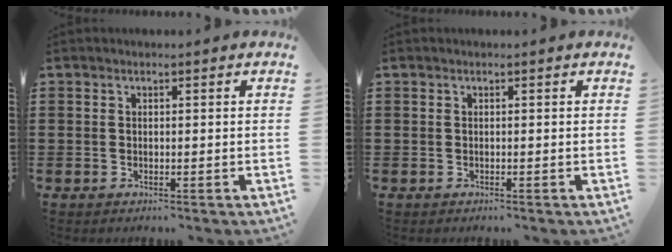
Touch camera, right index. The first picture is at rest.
{"total": 0.0}